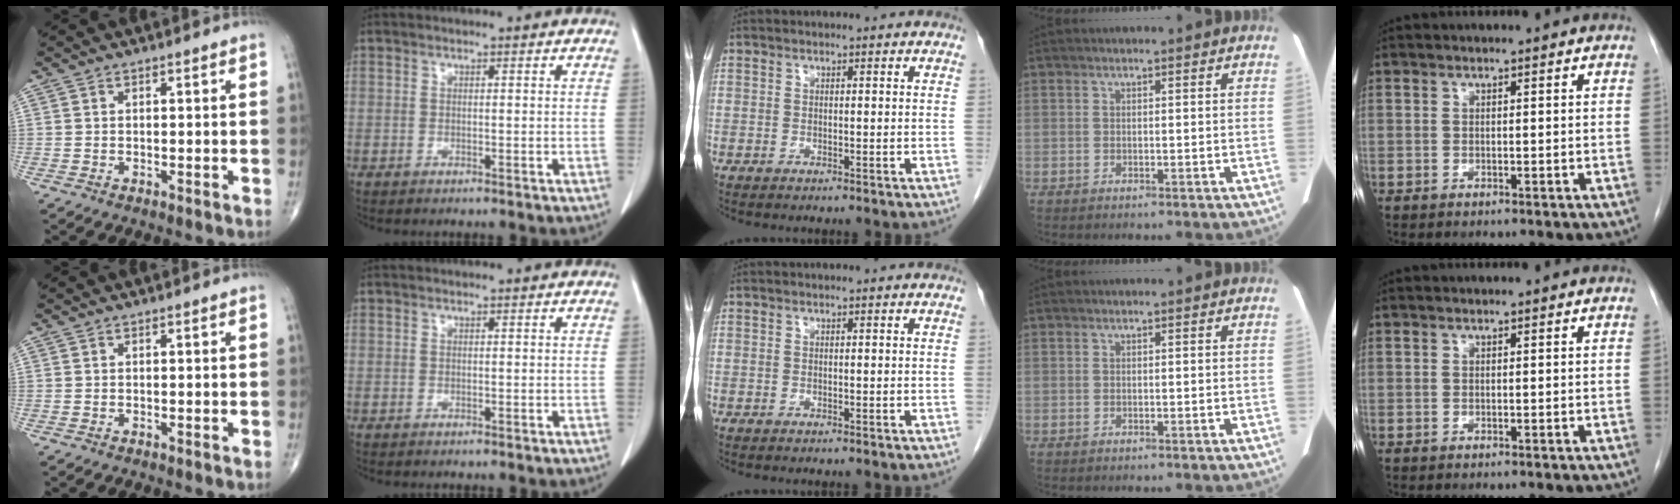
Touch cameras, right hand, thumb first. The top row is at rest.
{}